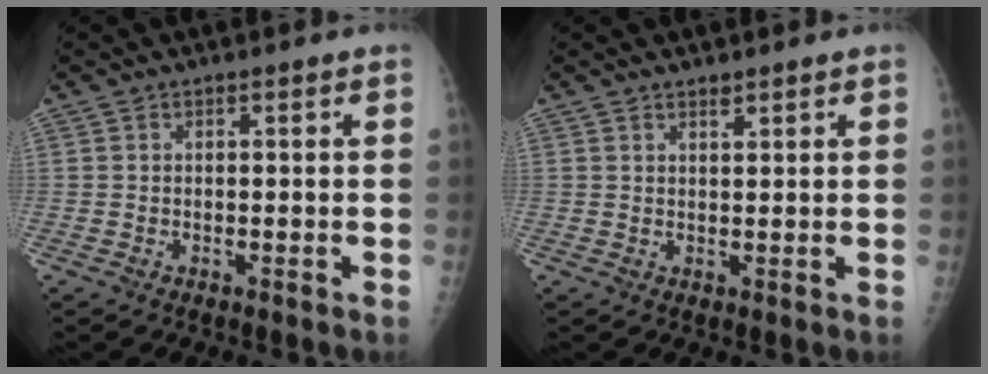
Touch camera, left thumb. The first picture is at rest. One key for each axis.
{"total": 1.4, "fx": 1.1, "fy": 0.4, "fz": 0.6, "tx": -0.004, "ty": -0.008, "tz": 0.019}